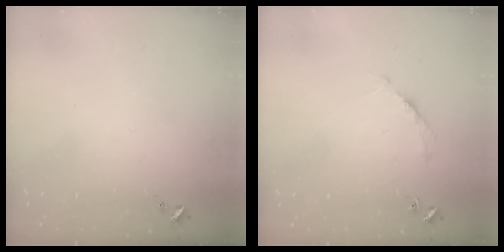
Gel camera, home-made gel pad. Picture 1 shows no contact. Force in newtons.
{"total": 2.7, "press": 2.7, "slide": 0.4}